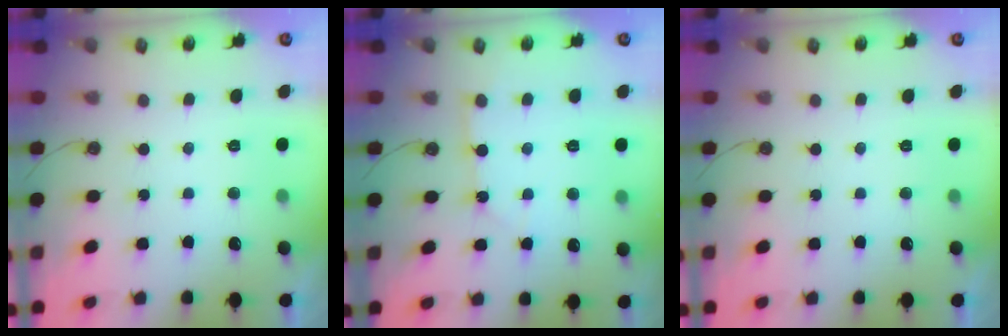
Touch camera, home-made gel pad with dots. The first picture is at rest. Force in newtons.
{"total": 2.8, "press": 2.8, "slide": 0.2}
{"total": 0.0}